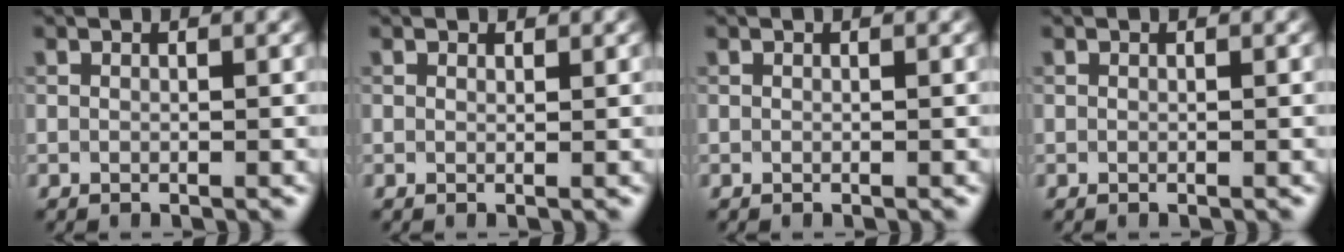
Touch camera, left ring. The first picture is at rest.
{"total": 0.7, "force": [0.6, 0.3, 0.0], "torque": [0.001, -0.002, 0.010]}
{"total": 0.0}
{"total": 0.0}